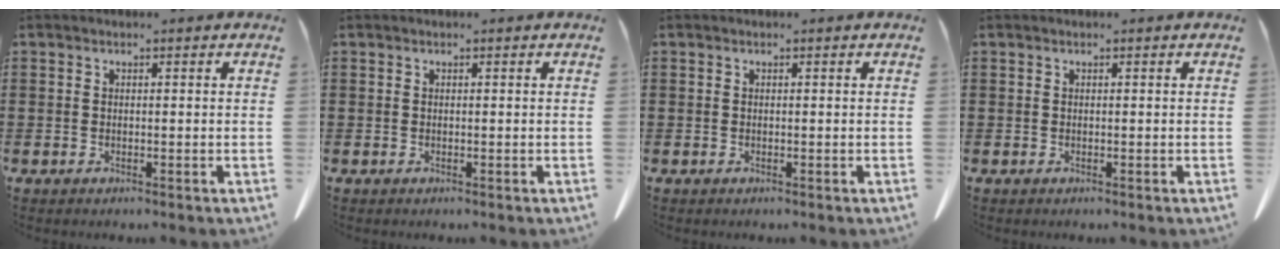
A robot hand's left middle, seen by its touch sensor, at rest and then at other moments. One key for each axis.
{"total": 0.0}
{"total": 0.0}
{"total": 0.0}